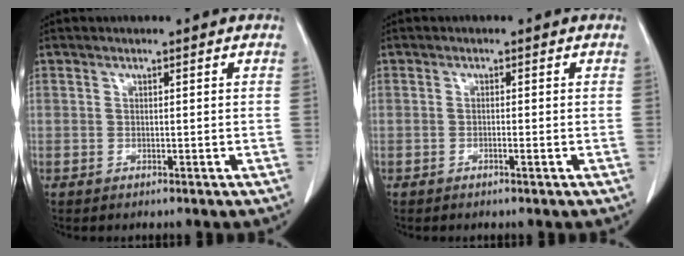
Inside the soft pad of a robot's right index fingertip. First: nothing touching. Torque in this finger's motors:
{"motor_torque": [-0.06, 0.01, -0.02, -0.01]}